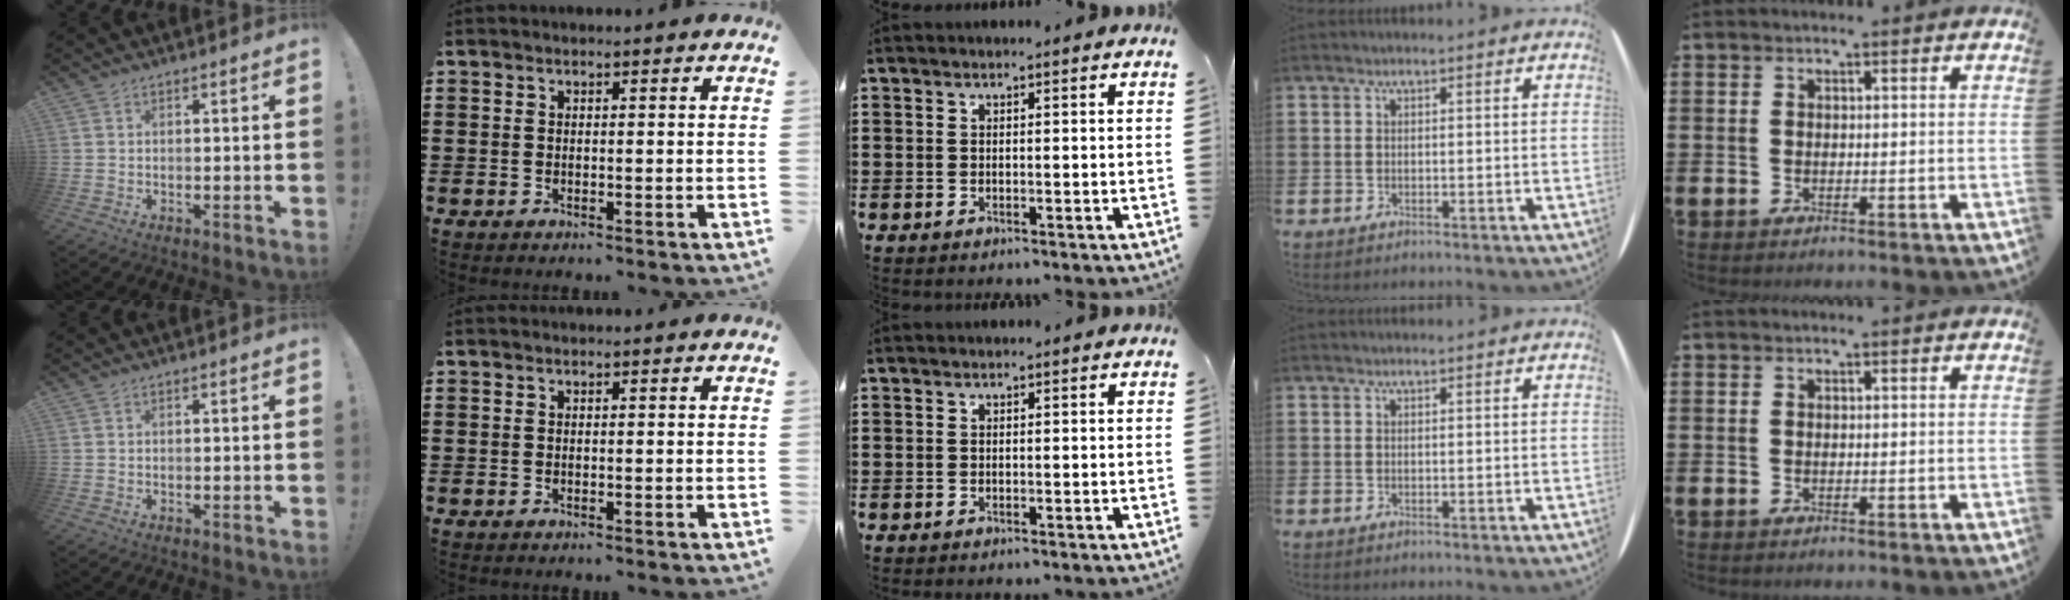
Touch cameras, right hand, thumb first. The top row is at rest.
{}